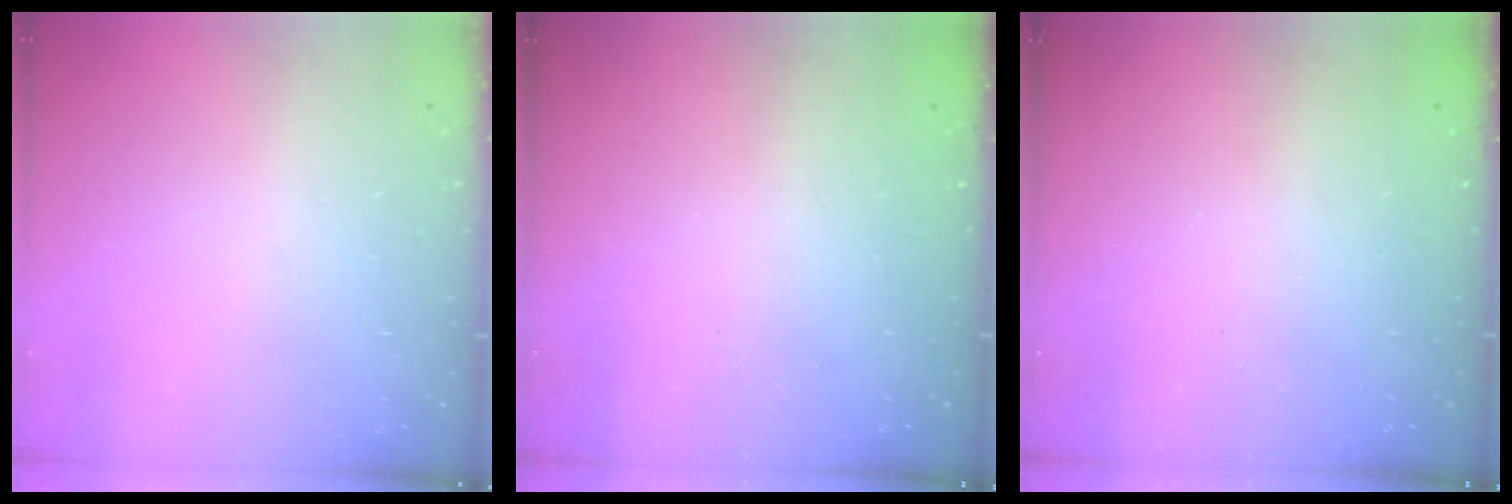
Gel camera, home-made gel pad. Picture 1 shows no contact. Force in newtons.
{"total": 2.3, "press": 2.2, "slide": 0.8}
{"total": 2.4, "press": 2.3, "slide": 0.8}